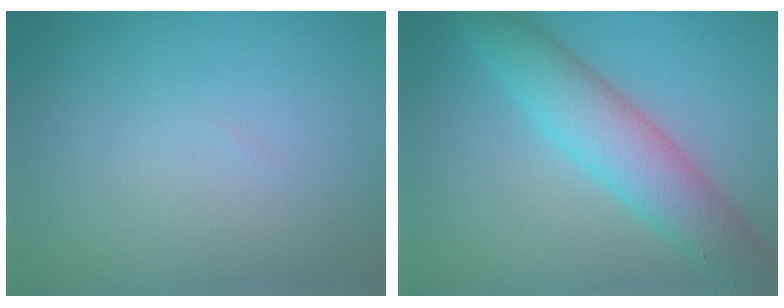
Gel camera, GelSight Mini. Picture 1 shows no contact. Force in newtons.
{"total": 6.1, "press": 6.1, "slide": 0.2}